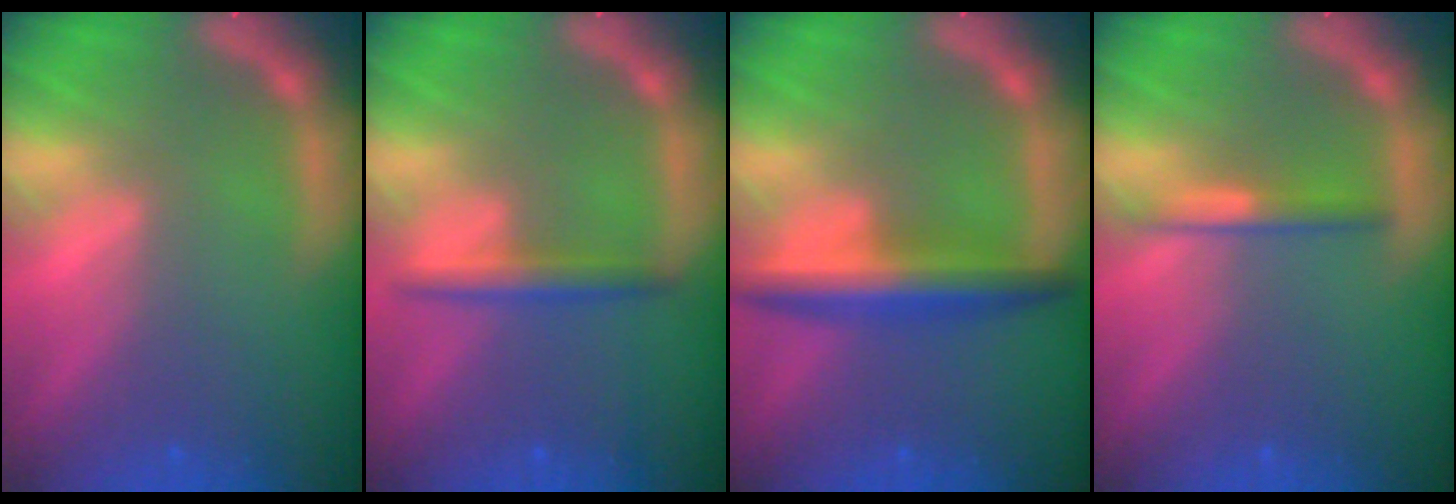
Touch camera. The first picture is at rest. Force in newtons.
{"total": 2.4}
{"total": 5.0}
{"total": 2.0}